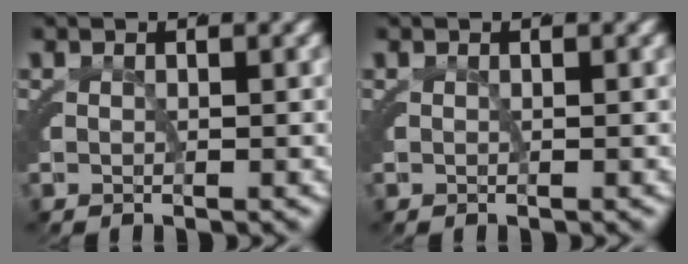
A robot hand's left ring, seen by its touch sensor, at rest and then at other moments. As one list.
[{"total": 0.0}]